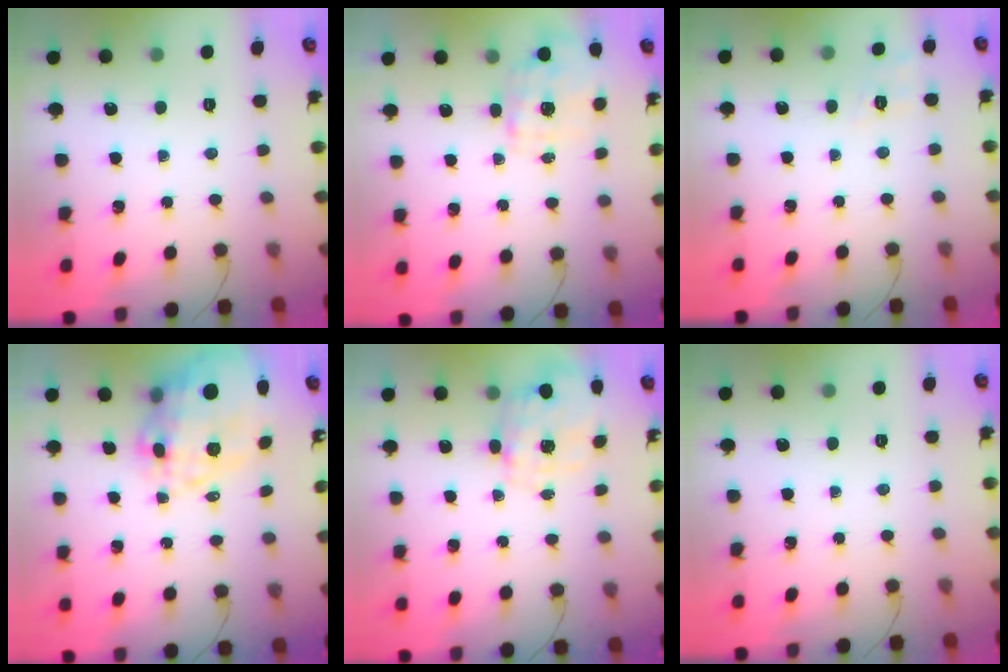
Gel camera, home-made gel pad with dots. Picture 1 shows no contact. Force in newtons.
{"total": 1.7, "press": 1.6, "slide": 0.5}
{"total": 6.2, "press": 5.9, "slide": 2.1}
{"total": 19.0, "press": 18.4, "slide": 4.6}
{"total": 2.7, "press": 2.6, "slide": 0.8}
{"total": 0.0}